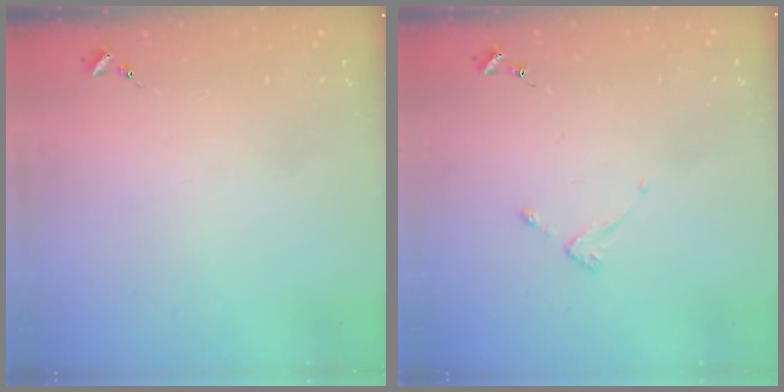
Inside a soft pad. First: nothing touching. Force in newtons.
{"total": 2.2, "press": 2.1, "slide": 0.4}